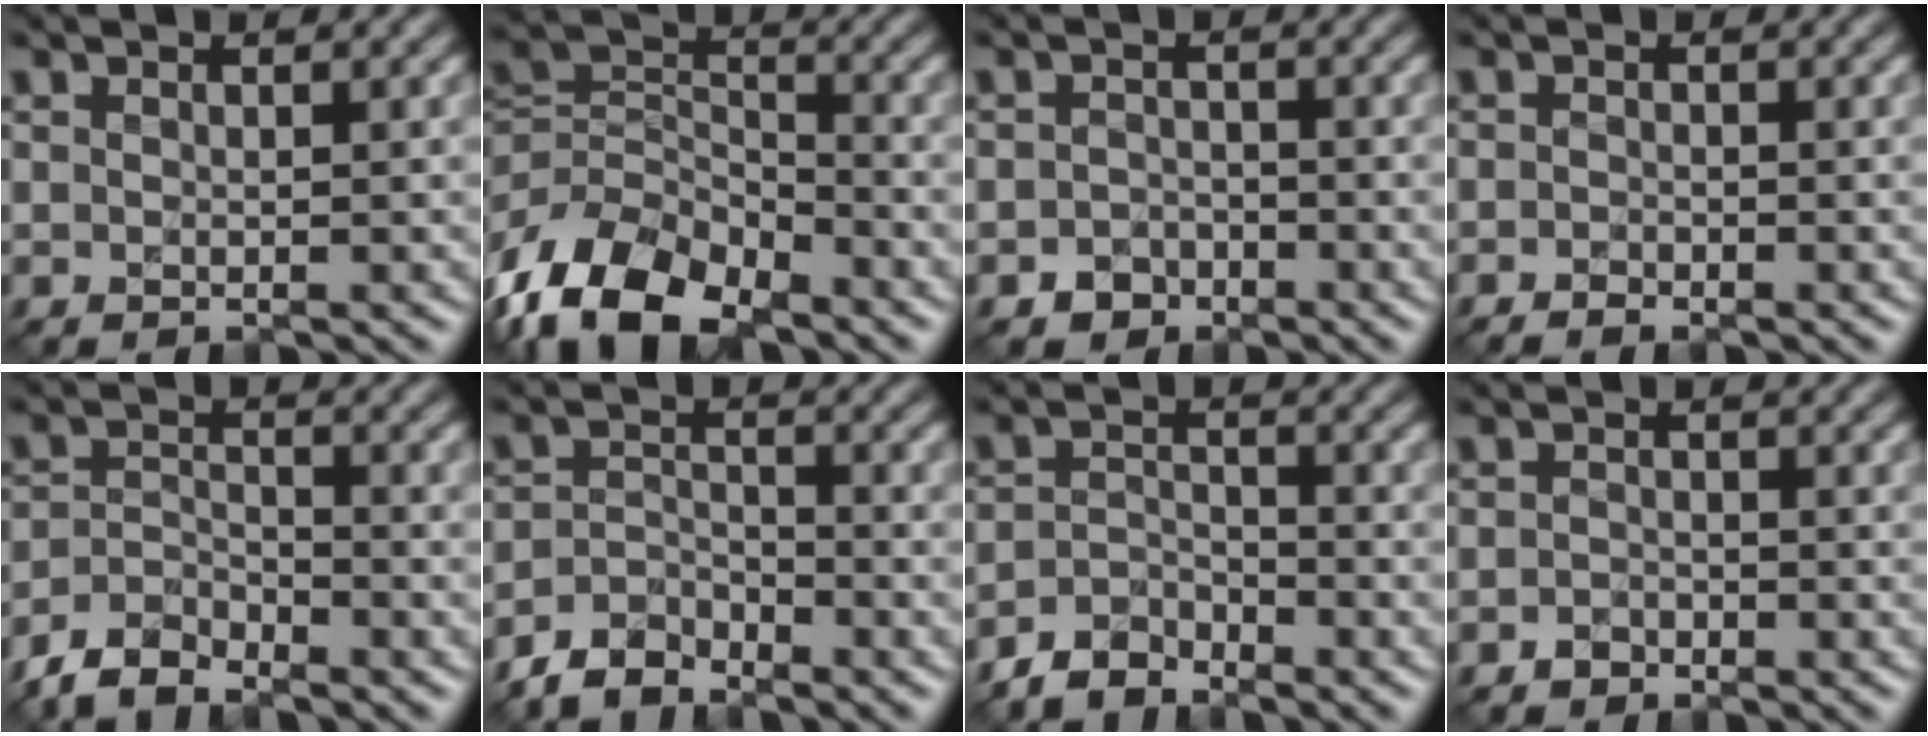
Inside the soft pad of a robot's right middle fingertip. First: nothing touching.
{"total": 10.0, "force": [-5.7, 5.8, 5.8], "torque": [-0.110, -0.011, -0.118]}
{"total": 1.9, "force": [-1.2, 1.4, 0.4], "torque": [0.001, 0.004, -0.024]}
{"total": 1.1, "force": [-0.9, 0.4, 0.6], "torque": [-0.010, -0.002, -0.018]}
{"total": 3.6, "force": [-3.2, 1.2, 1.3], "torque": [-0.026, -0.001, -0.073]}
{"total": 3.4, "force": [-3.0, 1.2, 0.9], "torque": [-0.018, 0.002, -0.070]}
{"total": 3.0, "force": [-2.7, 1.1, 0.6], "torque": [-0.011, 0.005, -0.060]}
{"total": 1.1, "force": [-0.8, 0.7, 0.2], "torque": [0.000, 0.003, -0.015]}